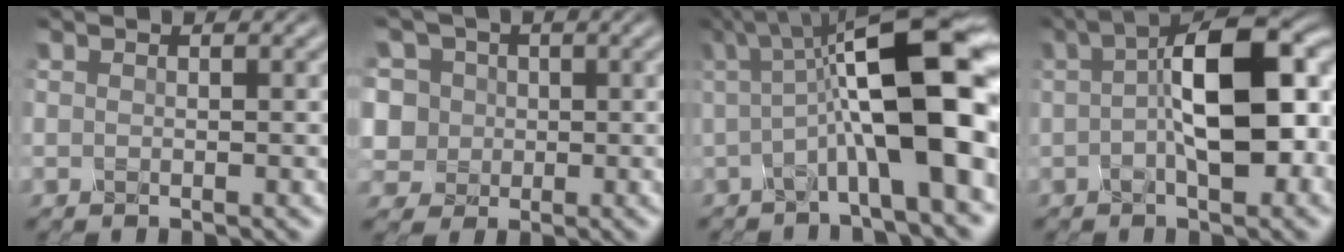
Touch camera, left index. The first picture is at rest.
{"total": 9.0, "force": [3.5, 7.2, 4.1], "torque": [-0.079, 0.026, 0.029]}
{"total": 10.7, "force": [0.1, 2.4, 10.4], "torque": [-0.154, 0.017, -0.008]}
{"total": 10.5, "force": [0.1, 3.6, 9.8], "torque": [-0.150, 0.016, -0.007]}